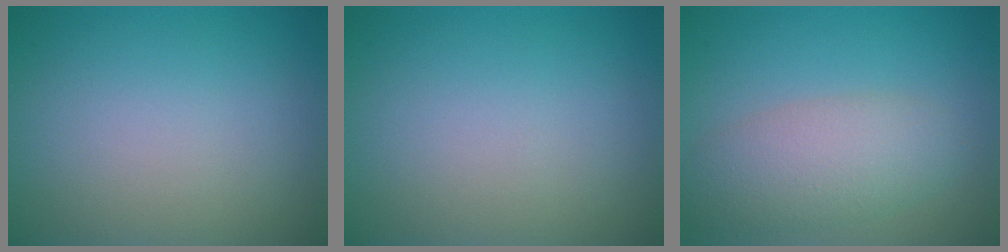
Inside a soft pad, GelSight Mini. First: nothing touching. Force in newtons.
{"total": 0.0}
{"total": 4.6, "press": 4.6, "slide": 0.2}